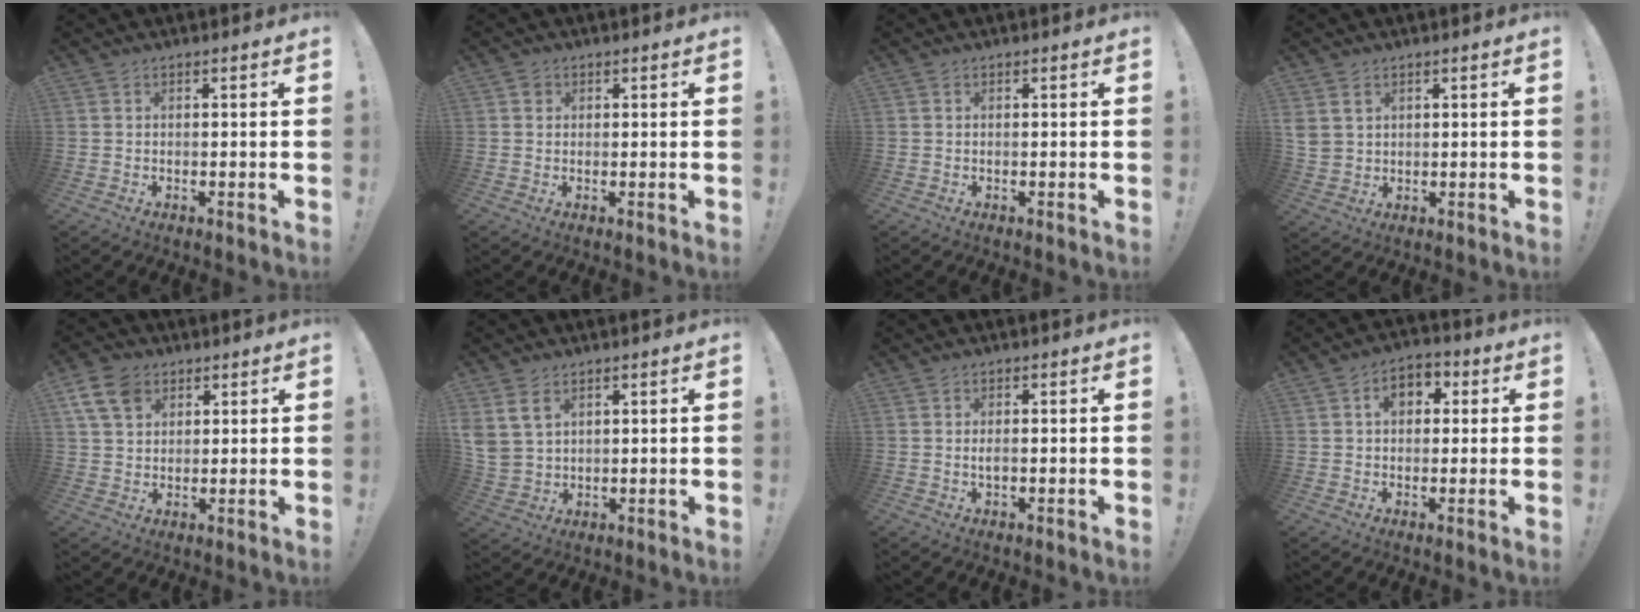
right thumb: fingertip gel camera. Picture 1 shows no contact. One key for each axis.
{"total": 1.7, "fx": 0.7, "fy": 1.6, "fz": 0.4, "tx": -0.001, "ty": 0.000, "tz": 0.011}
{"total": 0.0}
{"total": 4.2, "fx": 2.0, "fy": 3.3, "fz": 1.7, "tx": -0.021, "ty": -0.003, "tz": 0.040}
{"total": 9.5, "fx": 4.8, "fy": 6.7, "fz": 4.7, "tx": -0.088, "ty": -0.015, "tz": 0.095}
{"total": 7.4, "fx": 3.8, "fy": 4.8, "fz": 4.1, "tx": -0.075, "ty": -0.009, "tz": 0.078}
{"total": 1.1, "fx": -0.2, "fy": 0.3, "fz": 1.0, "tx": -0.014, "ty": -0.002, "tz": -0.006}
{"total": 6.9, "fx": 1.5, "fy": 5.2, "fz": 4.3, "tx": -0.058, "ty": 0.008, "tz": 0.024}